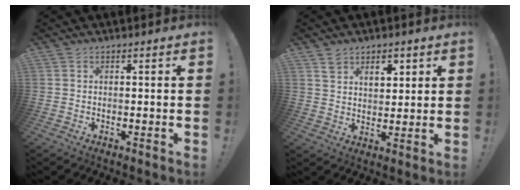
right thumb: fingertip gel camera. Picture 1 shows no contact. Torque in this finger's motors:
{"motor_torque": [0.39, 1.25, 0.39, -0.03, -0.02]}